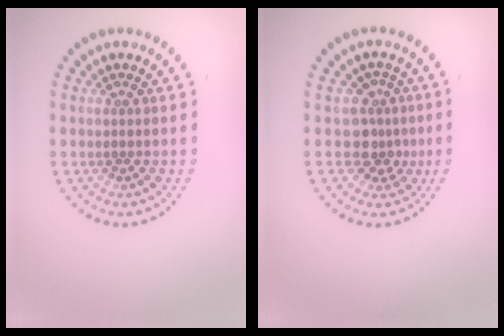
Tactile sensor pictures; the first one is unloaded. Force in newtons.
{"total": 2.7, "press": 2.1, "slide": 1.7}